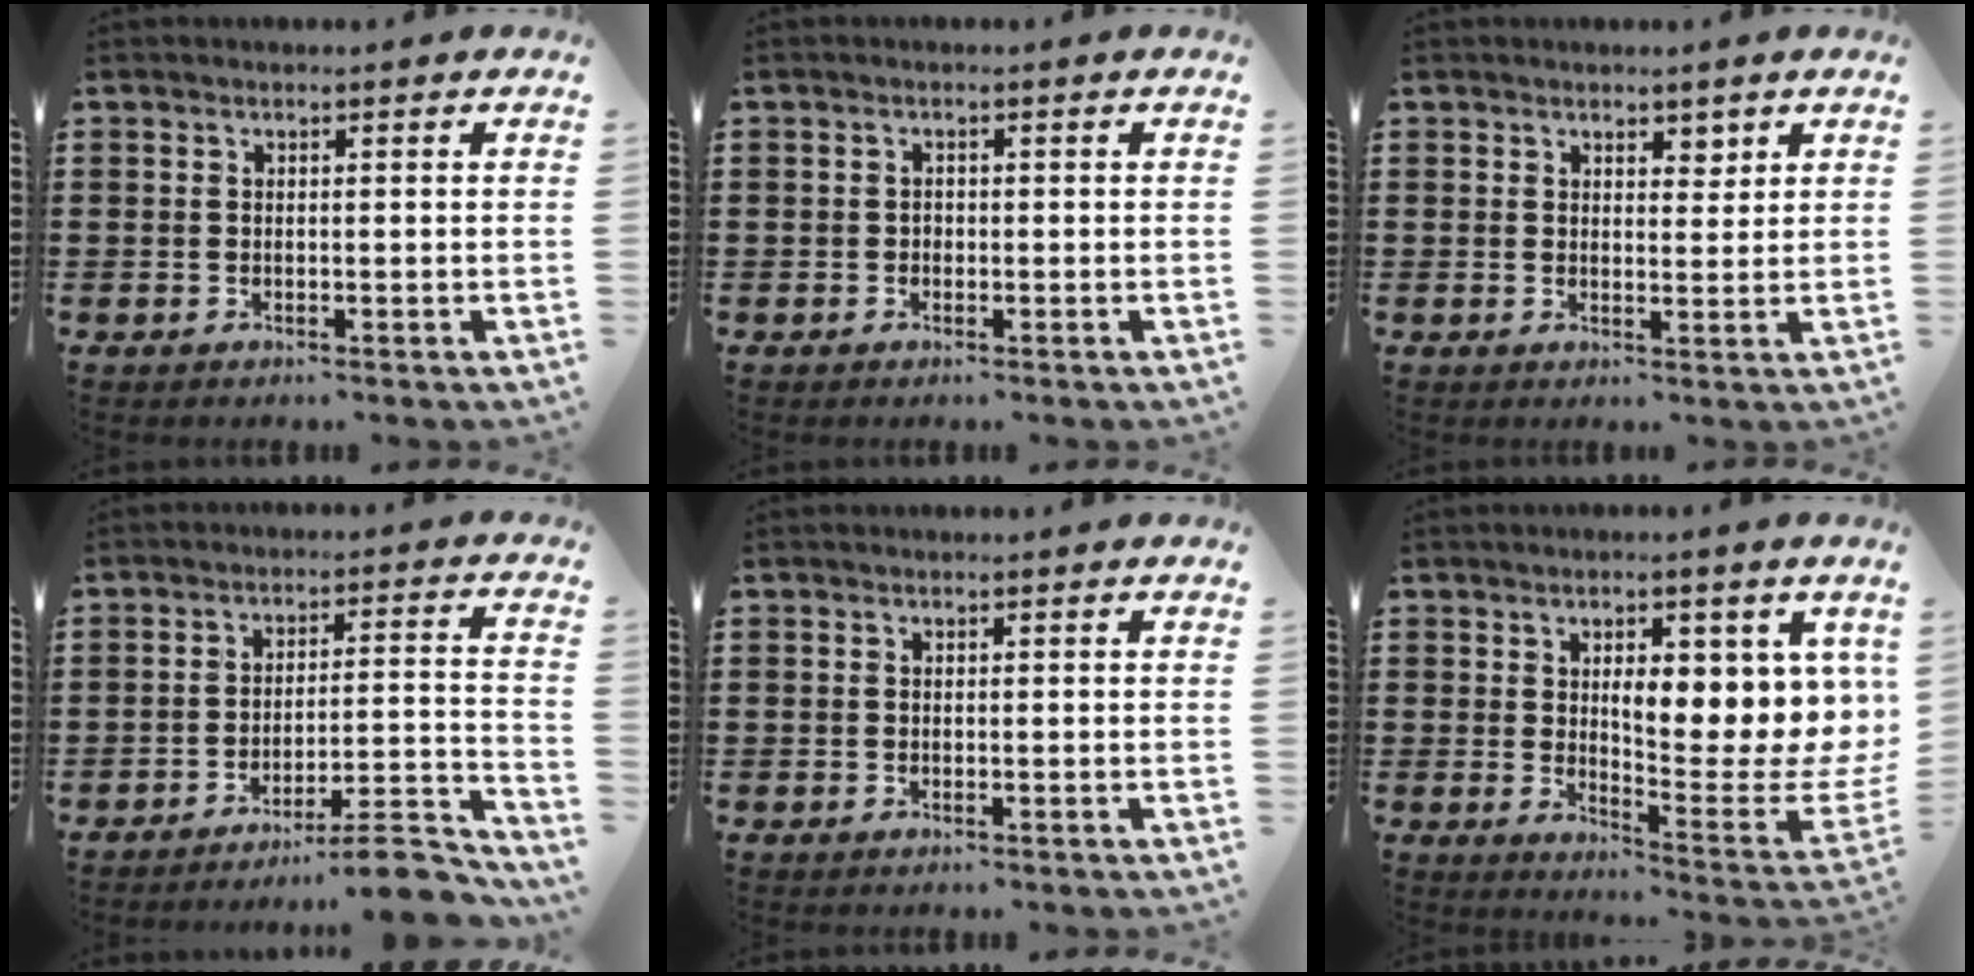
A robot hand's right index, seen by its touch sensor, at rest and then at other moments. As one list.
[{"total": 0.8, "force": [-0.4, 0.6, 0.3], "torque": [-0.009, 0.001, -0.009]}, {"total": 2.6, "force": [2.0, 1.5, 0.8], "torque": [-0.006, 0.003, 0.032]}, {"total": 8.4, "force": [-7.5, 0.3, 3.9], "torque": [-0.053, 0.006, -0.140]}, {"total": 0.0}, {"total": 8.4, "force": [3.2, 3.4, 7.0], "torque": [-0.093, -0.039, 0.044]}]